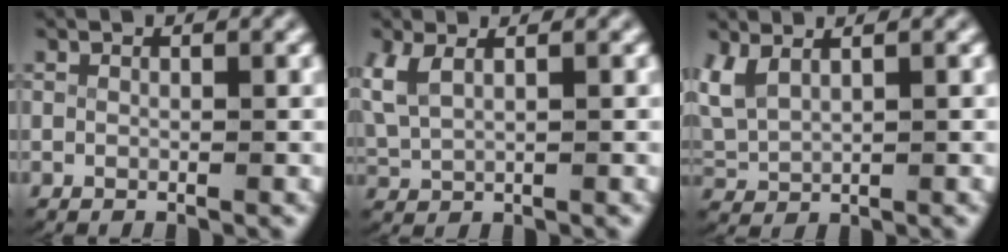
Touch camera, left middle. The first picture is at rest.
{"total": 3.0, "force": [1.1, 2.0, 2.0], "torque": [-0.066, -0.005, 0.031]}
{"total": 3.5, "force": [1.3, 2.4, 2.1], "torque": [-0.075, -0.010, 0.036]}